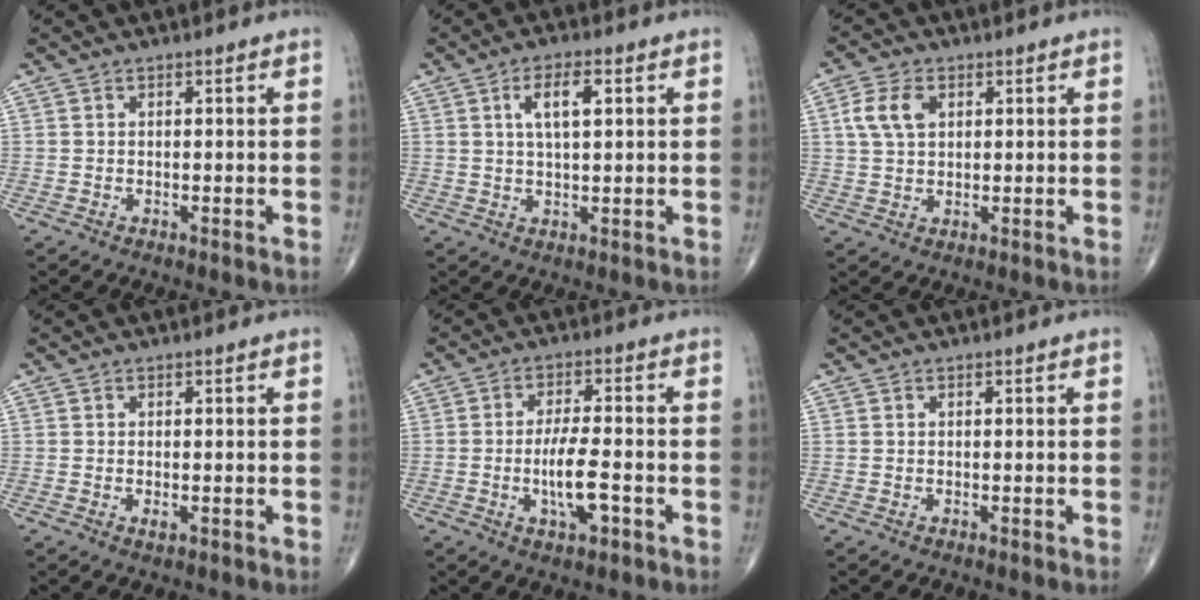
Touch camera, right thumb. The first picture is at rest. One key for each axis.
{"total": 6.1, "fx": 2.0, "fy": 2.3, "fz": 5.2, "tx": -0.090, "ty": -0.001, "tz": 0.035}
{"total": 6.1, "fx": 1.9, "fy": 3.9, "fz": 4.3, "tx": -0.086, "ty": 0.004, "tz": 0.034}
{"total": 1.0, "fx": -0.3, "fy": 0.4, "fz": 0.8, "tx": -0.014, "ty": -0.002, "tz": -0.006}
{"total": 7.5, "fx": -2.2, "fy": 2.3, "fz": 6.8, "tx": -0.123, "ty": 0.007, "tz": -0.040}
{"total": 0.0}